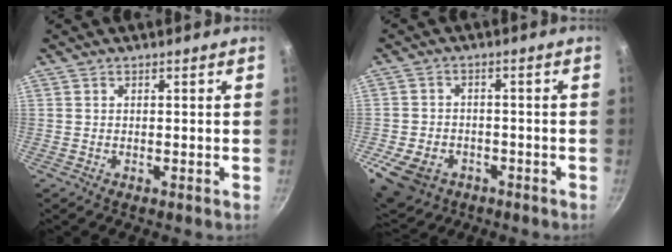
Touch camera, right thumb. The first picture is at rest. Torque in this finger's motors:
{"motor_torque": [1.54, 0.85, 0.64, -0.39, 0.06]}